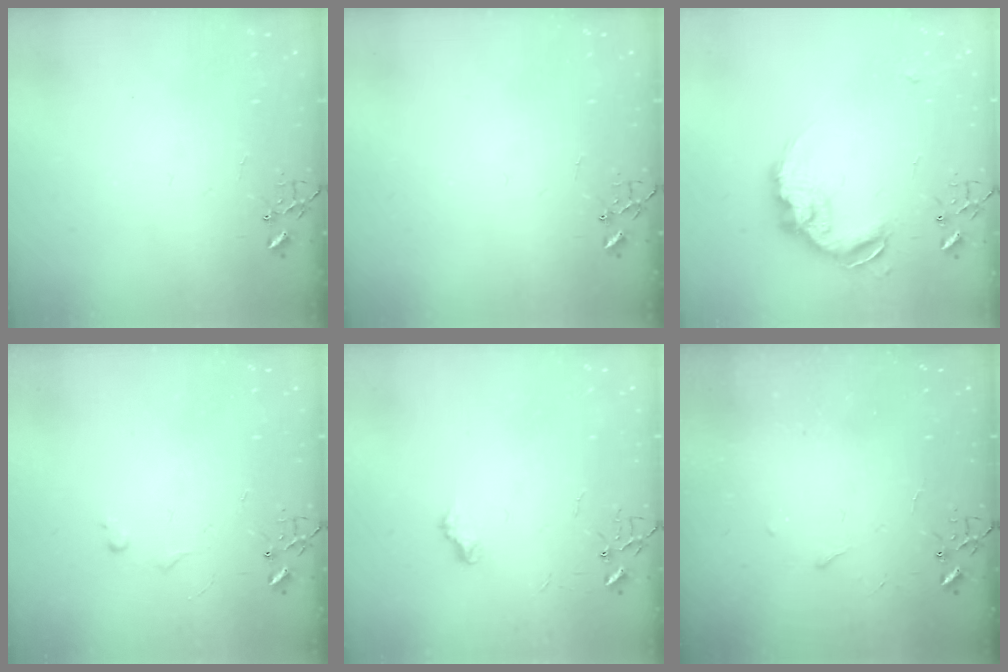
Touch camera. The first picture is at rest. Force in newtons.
{"total": 0.0}
{"total": 13.8, "press": 13.8, "slide": 0.7}
{"total": 3.6, "press": 3.6, "slide": 0.5}
{"total": 5.4, "press": 5.4, "slide": 0.6}
{"total": 3.6, "press": 3.5, "slide": 0.5}